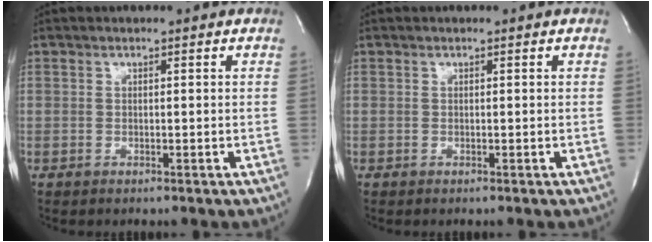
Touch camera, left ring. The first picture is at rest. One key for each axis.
{"total": 0.0}